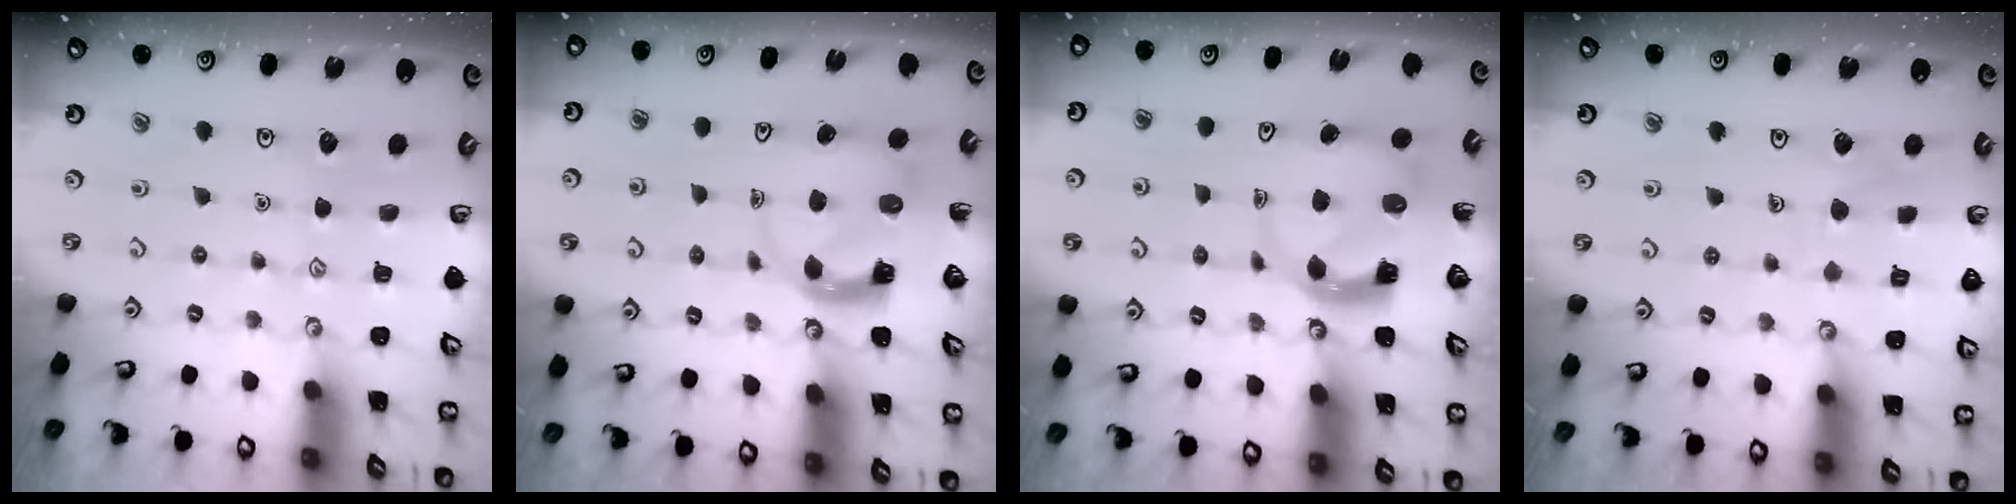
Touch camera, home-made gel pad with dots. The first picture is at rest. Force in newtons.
{"total": 3.9, "press": 3.8, "slide": 0.6}
{"total": 3.9, "press": 3.9, "slide": 0.6}
{"total": 5.4, "press": 5.4, "slide": 0.3}